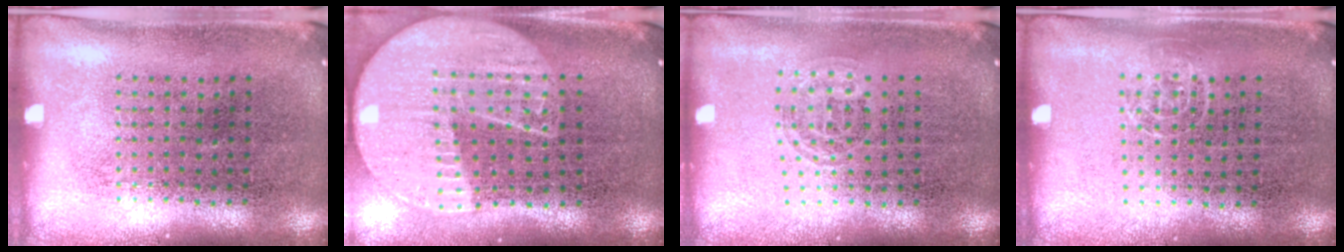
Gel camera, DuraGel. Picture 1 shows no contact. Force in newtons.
{"total": 2.3, "press": 2.0, "slide": 1.1}
{"total": 1.0, "press": 0.6, "slide": 0.7}
{"total": 0.6, "press": 0.5, "slide": 0.4}